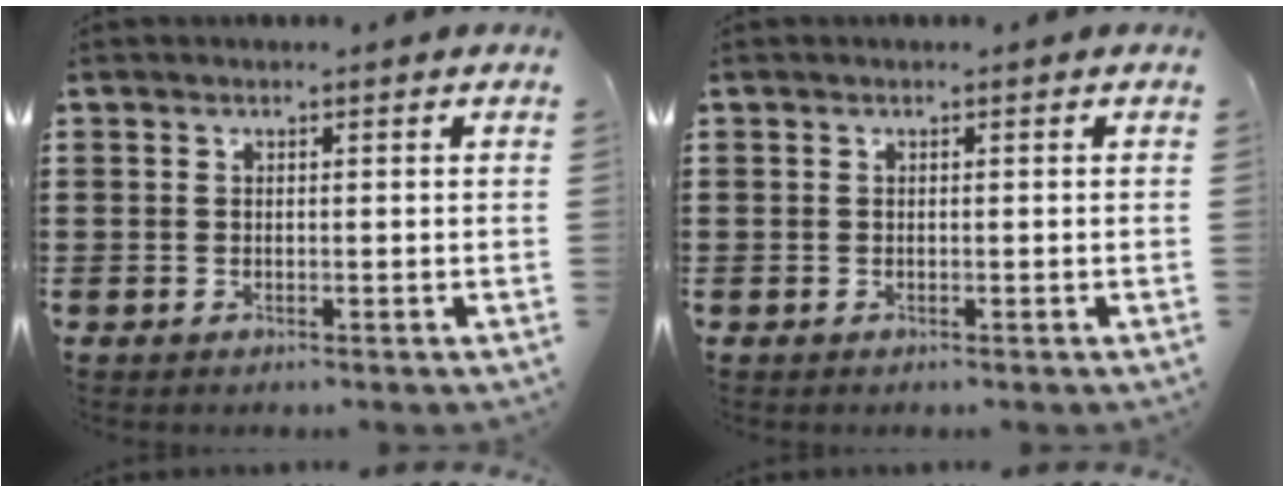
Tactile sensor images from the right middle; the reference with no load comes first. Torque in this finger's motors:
{"motor_torque": [0.03, -0.01, -0.01, 0.00]}